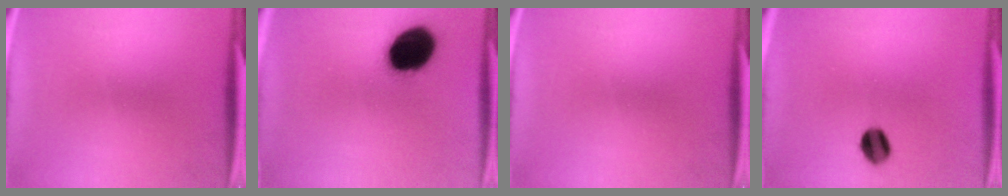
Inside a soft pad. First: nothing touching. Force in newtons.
{"total": 19.1}
{"total": 0.0}
{"total": 6.2}